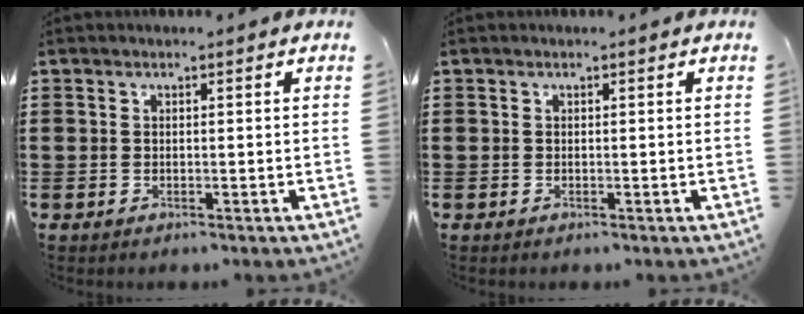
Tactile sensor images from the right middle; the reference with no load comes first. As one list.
[{"total": 0.0}]